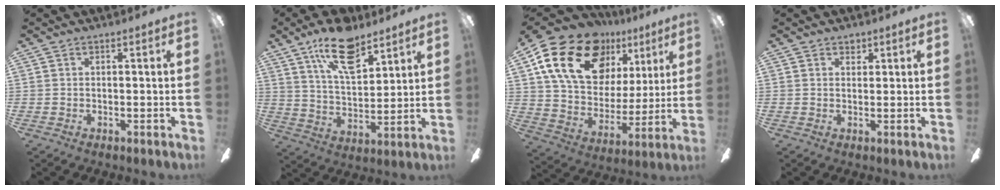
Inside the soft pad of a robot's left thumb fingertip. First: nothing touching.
{"total": 15.9, "force": [10.5, 6.9, 9.8], "torque": [-0.163, -0.040, 0.180]}
{"total": 23.1, "force": [13.3, 14.2, 12.3], "torque": [-0.221, -0.059, 0.249]}
{"total": 1.7, "force": [1.3, 1.1, 0.5], "torque": [0.005, -0.003, 0.020]}